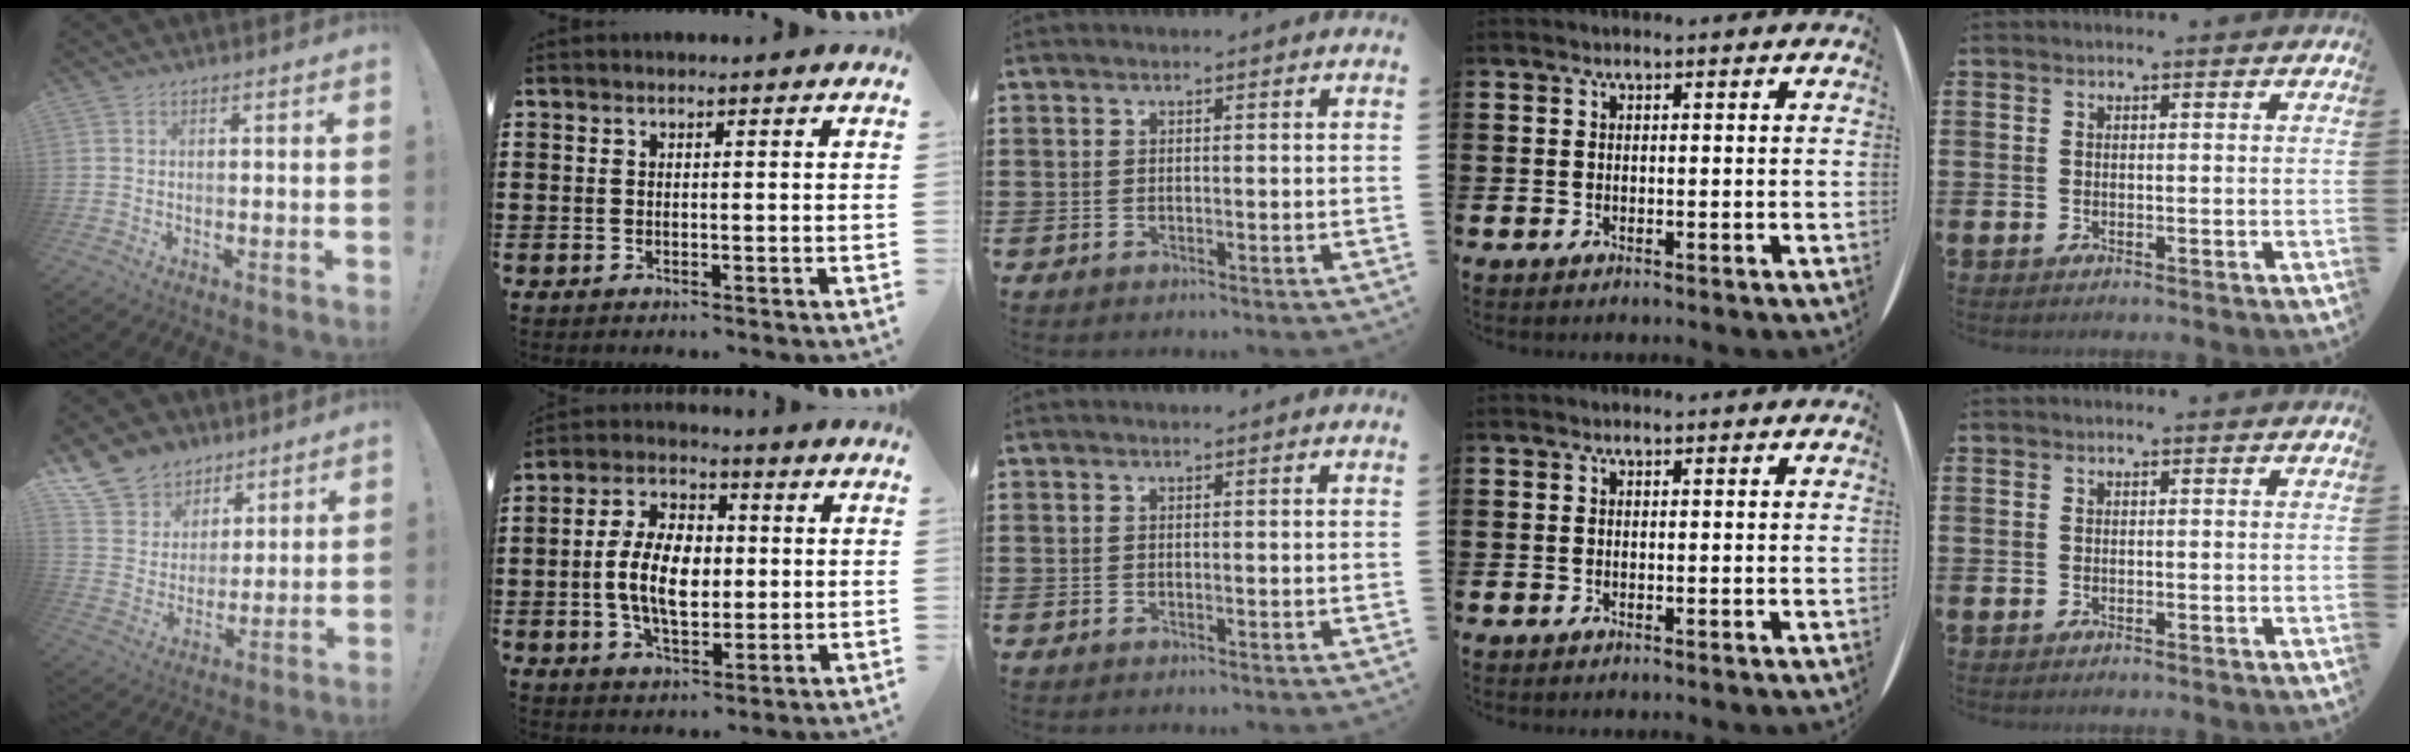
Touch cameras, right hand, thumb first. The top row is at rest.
{"thumb": {"total": 12.6, "force": [8.4, 9.0, 2.9], "torque": [-0.057, -0.058, 0.167]}, "index": {"total": 9.2, "force": [-0.3, 5.6, 7.2], "torque": [-0.156, 0.008, -0.013]}}